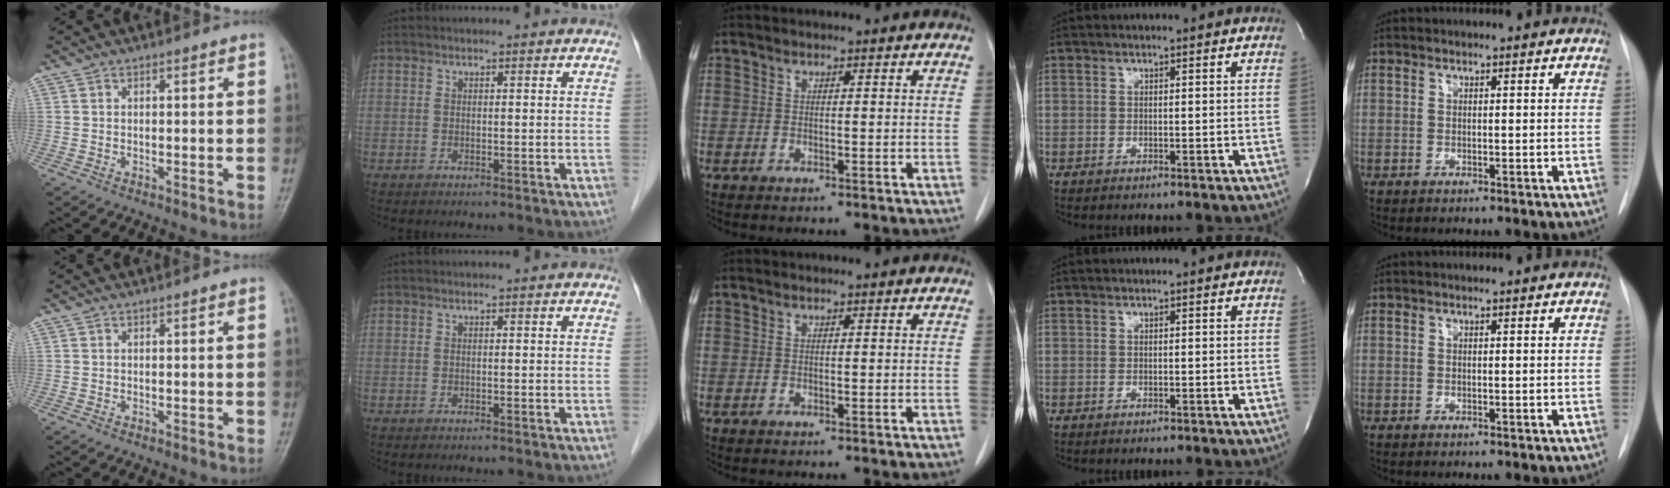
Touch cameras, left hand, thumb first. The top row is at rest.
{}